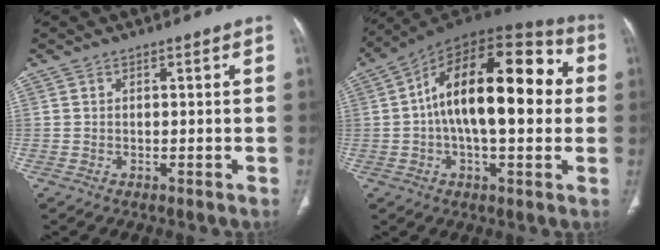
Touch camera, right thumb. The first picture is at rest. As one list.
[{"total": 23.2, "force": [2.1, 10.9, 20.4], "torque": [-0.301, 0.037, 0.019]}]